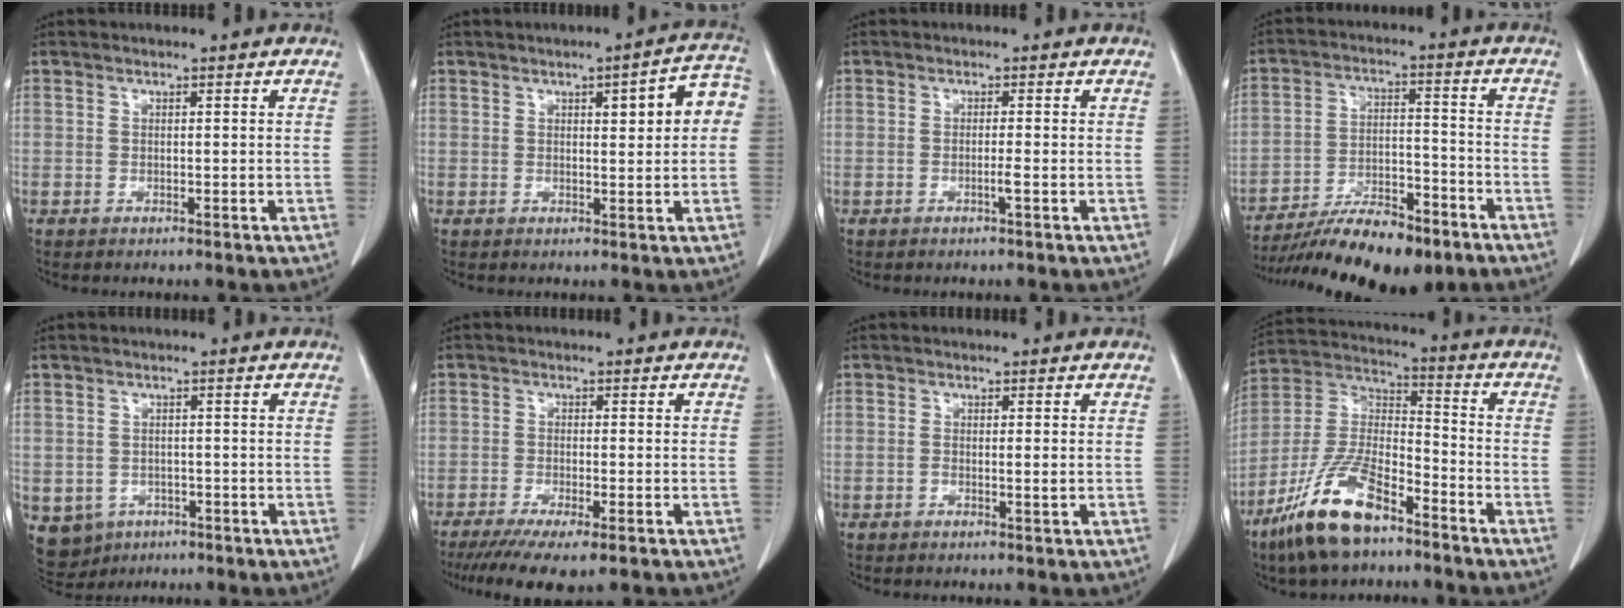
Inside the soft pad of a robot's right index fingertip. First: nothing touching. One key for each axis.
{"total": 6.8, "fx": 1.4, "fy": 1.5, "fz": 6.5, "tx": -0.080, "ty": 0.021, "tz": 0.014}
{"total": 1.3, "fx": -0.4, "fy": -0.2, "fz": 1.2, "tx": -0.025, "ty": -0.002, "tz": -0.009}
{"total": 15.0, "fx": -11.6, "fy": 4.4, "fz": 8.4, "tx": -0.138, "ty": 0.004, "tz": -0.194}
{"total": 7.0, "fx": -3.1, "fy": 6.1, "fz": 1.4, "tx": -0.034, "ty": 0.004, "tz": -0.036}
{"total": 9.3, "fx": -7.0, "fy": 1.2, "fz": 6.1, "tx": -0.089, "ty": -0.020, "tz": -0.107}
{"total": 1.1, "fx": -0.2, "fy": 0.0, "fz": 1.0, "tx": -0.019, "ty": -0.003, "tz": -0.004}
{"total": 14.6, "fx": -9.7, "fy": 4.8, "fz": 9.7, "tx": -0.206, "ty": -0.001, "tz": -0.186}